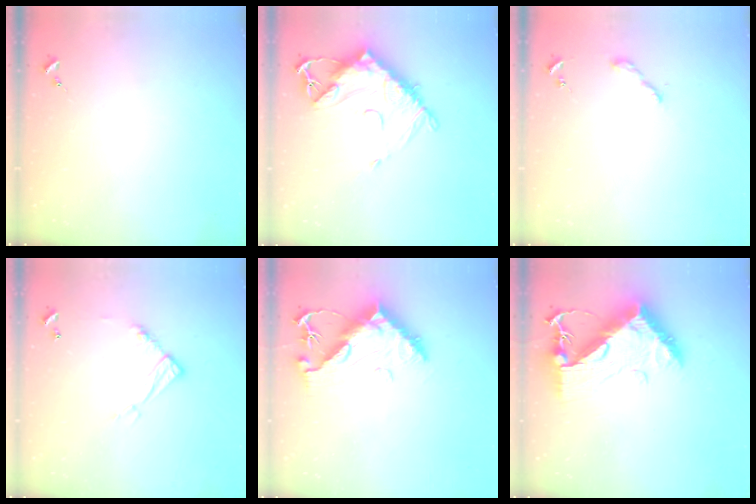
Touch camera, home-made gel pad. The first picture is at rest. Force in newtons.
{"total": 14.5, "press": 14.4, "slide": 1.4}
{"total": 2.2, "press": 2.2, "slide": 0.2}
{"total": 11.8, "press": 11.7, "slide": 1.1}
{"total": 13.3, "press": 13.2, "slide": 1.3}
{"total": 13.5, "press": 13.5, "slide": 1.2}